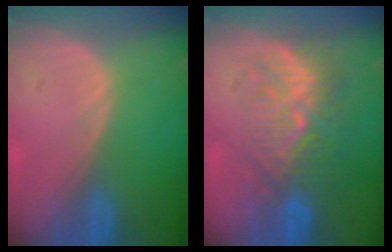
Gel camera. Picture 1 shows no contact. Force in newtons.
{"total": 9.3, "press": 8.9, "slide": 2.6}